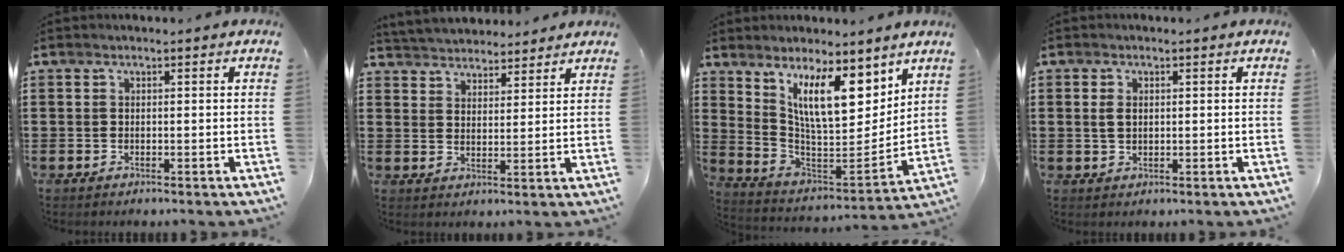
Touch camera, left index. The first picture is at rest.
{"total": 4.0, "force": [3.9, 0.7, -0.4], "torque": [-0.011, -0.017, 0.071]}
{"total": 12.5, "force": [7.9, 3.9, 8.9], "torque": [-0.165, -0.035, 0.139]}
{"total": 1.9, "force": [0.3, 1.2, 1.5], "torque": [-0.034, 0.007, 0.004]}